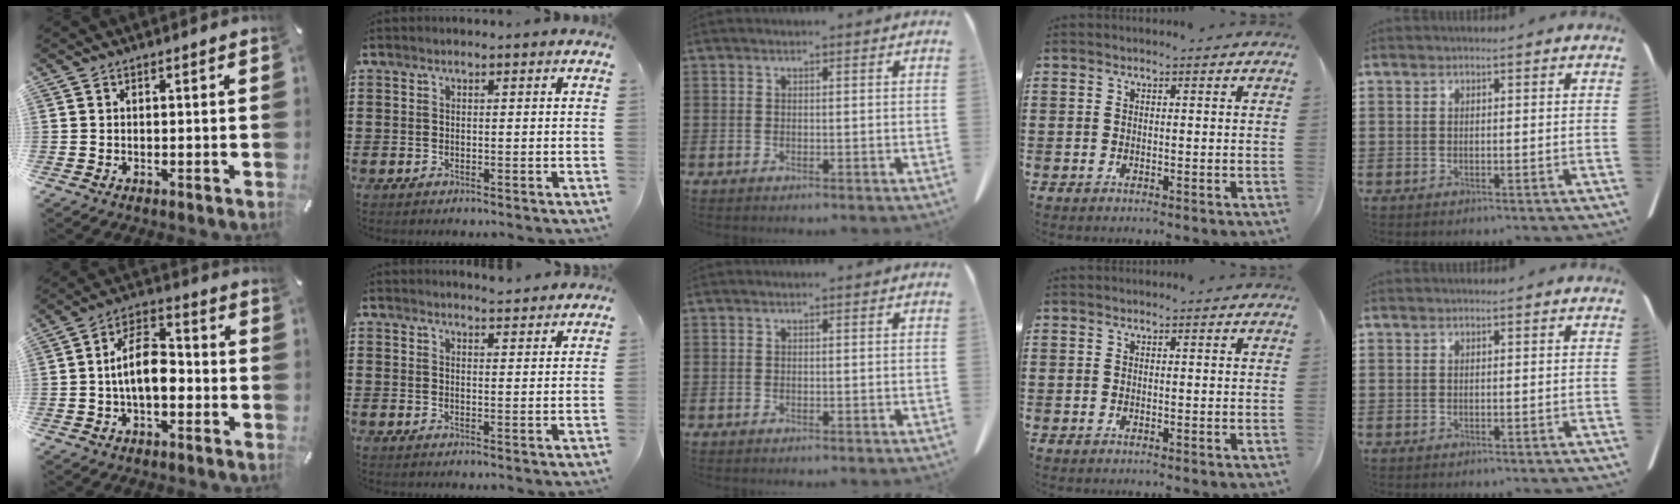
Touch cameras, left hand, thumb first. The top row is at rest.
{"thumb": {"total": 10.7, "force": [-1.6, 6.0, 8.7], "torque": [-0.156, 0.015, -0.027]}, "index": {"total": 2.7, "force": [2.7, -0.1, 0.2], "torque": [-0.010, -0.007, 0.052]}}